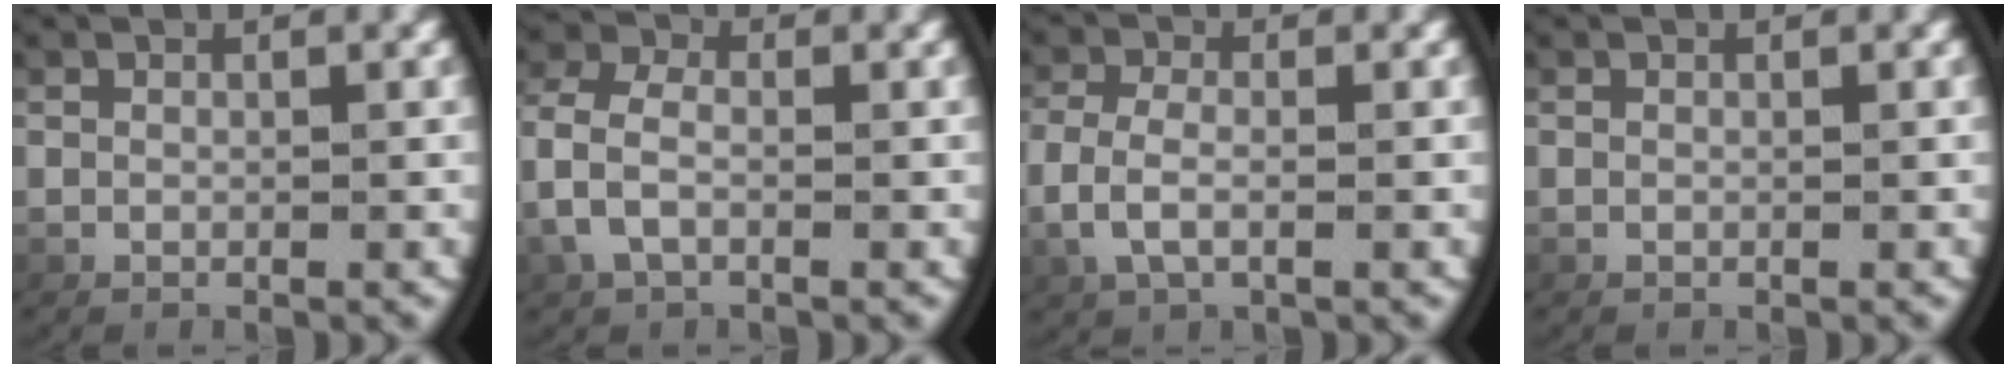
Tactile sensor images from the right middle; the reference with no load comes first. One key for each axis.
{"total": 2.9, "fx": -0.4, "fy": 2.0, "fz": 2.0, "tx": -0.062, "ty": 0.000, "tz": -0.008}
{"total": 2.8, "fx": -0.5, "fy": 1.5, "fz": 2.3, "tx": -0.065, "ty": -0.004, "tz": -0.004}
{"total": 0.0}